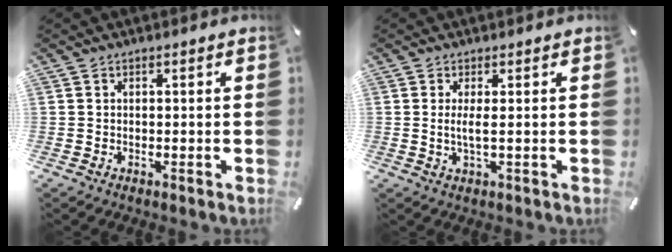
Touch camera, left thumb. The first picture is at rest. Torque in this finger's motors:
{"motor_torque": [-0.08, -0.12, 0.23, 0.24, 0.08]}